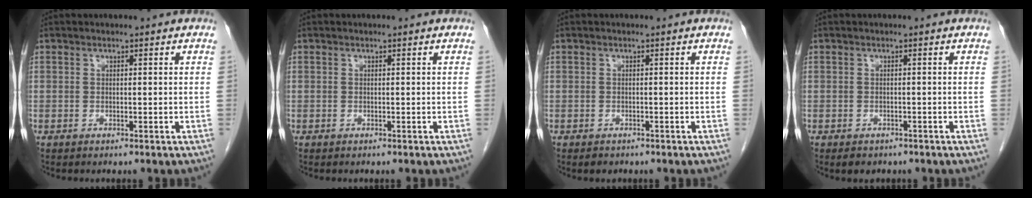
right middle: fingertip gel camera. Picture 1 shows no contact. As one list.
[{"total": 0.0}, {"total": 1.2, "force": [-0.9, 0.7, 0.3], "torque": [-0.009, 0.000, -0.009]}, {"total": 2.7, "force": [-2.1, 1.5, 0.8], "torque": [-0.012, 0.000, -0.022]}]